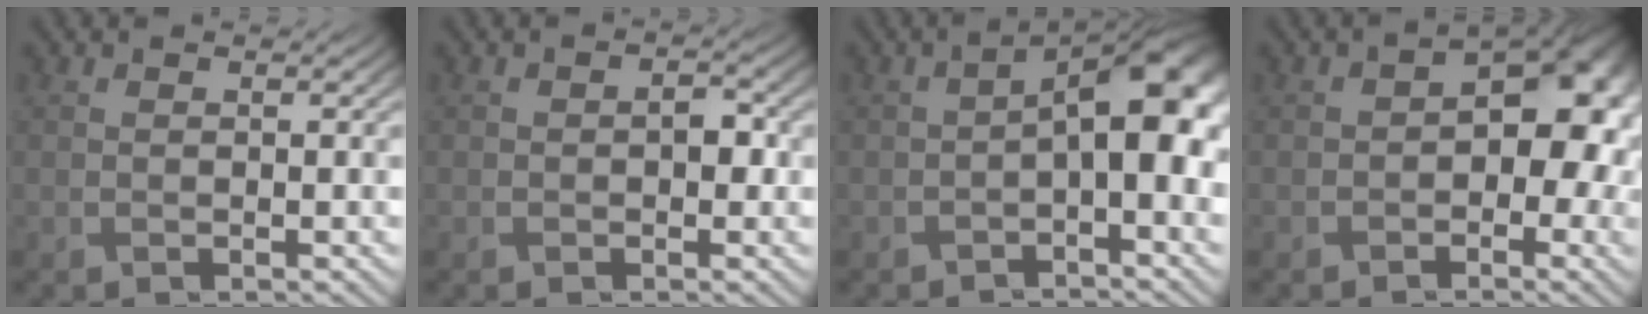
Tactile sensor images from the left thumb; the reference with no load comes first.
{"total": 1.8, "force": [-0.1, 1.1, 1.4], "torque": [-0.022, -0.003, -0.003]}
{"total": 6.7, "force": [-0.1, 2.5, 6.2], "torque": [-0.097, 0.003, -0.004]}
{"total": 9.0, "force": [-0.3, 5.6, 7.0], "torque": [-0.077, -0.006, -0.006]}